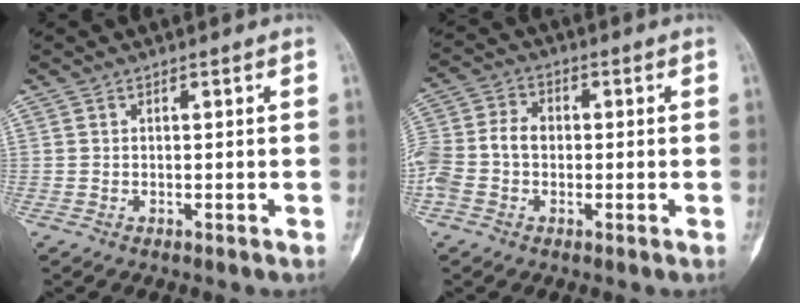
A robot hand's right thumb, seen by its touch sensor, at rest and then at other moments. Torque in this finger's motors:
{"motor_torque": [1.71, 1.72, 1.08, -0.98, 0.47]}